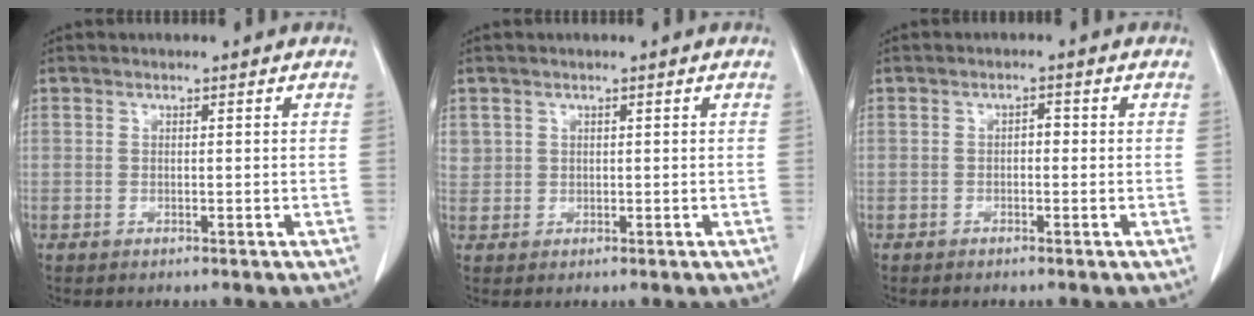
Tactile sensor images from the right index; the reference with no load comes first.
{"total": 2.2, "force": [1.0, 2.0, 0.2], "torque": [0.010, 0.006, 0.019]}
{"total": 1.2, "force": [-0.1, 0.7, 1.0], "torque": [-0.012, 0.005, -0.004]}